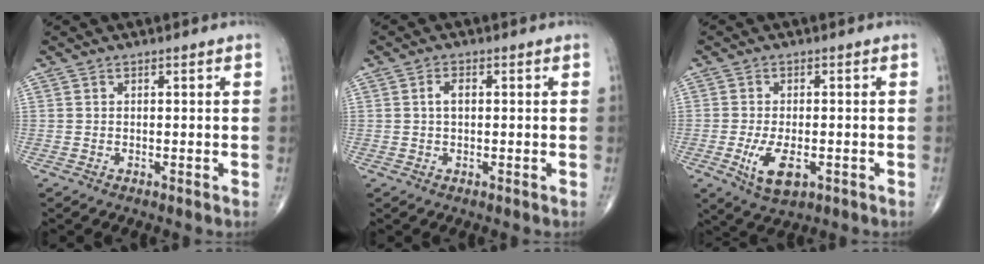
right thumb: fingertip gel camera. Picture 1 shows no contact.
{"total": 2.3, "force": [0.3, 1.2, 1.9], "torque": [-0.037, 0.007, 0.005]}
{"total": 6.8, "force": [-2.1, 3.2, 5.6], "torque": [-0.105, -0.008, -0.029]}